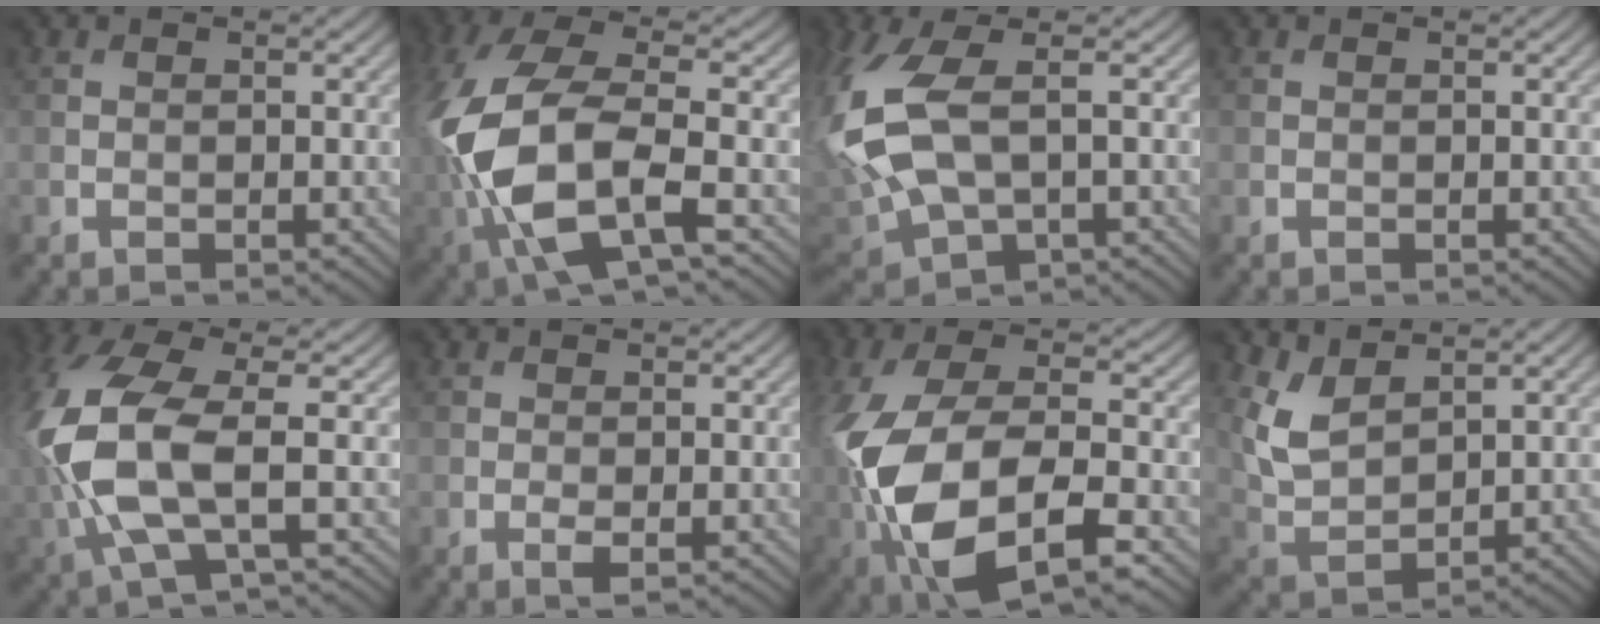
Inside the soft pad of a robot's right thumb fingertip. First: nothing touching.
{"total": 13.5, "force": [-3.4, 6.6, 11.2], "torque": [-0.275, -0.024, -0.067]}
{"total": 12.2, "force": [0.7, 5.9, 10.7], "torque": [-0.284, -0.014, 0.011]}
{"total": 0.0}
{"total": 11.9, "force": [-0.8, 5.2, 10.7], "torque": [-0.271, -0.003, -0.019]}
{"total": 1.2, "force": [-0.4, 0.2, 1.1], "torque": [-0.024, -0.004, -0.009]}
{"total": 13.7, "force": [-5.3, 6.3, 11.0], "torque": [-0.232, -0.028, -0.104]}
{"total": 6.0, "force": [3.5, 2.9, 4.0], "torque": [-0.104, -0.007, 0.078]}